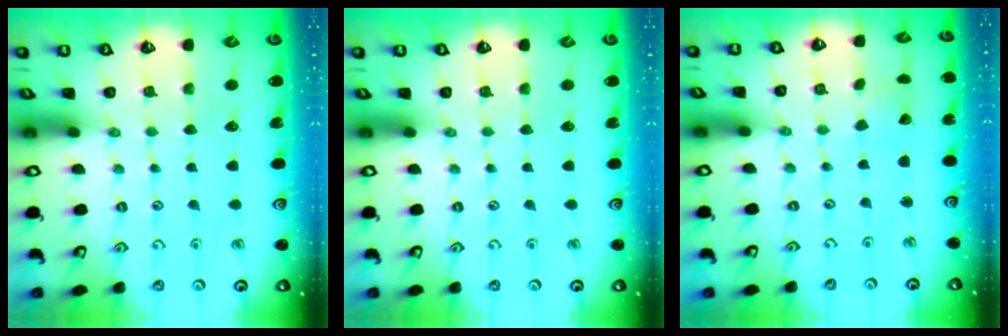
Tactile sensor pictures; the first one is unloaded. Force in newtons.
{"total": 0.0}
{"total": 2.6, "press": 2.6, "slide": 0.2}